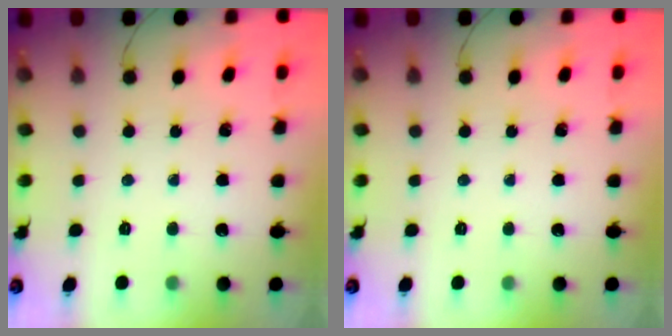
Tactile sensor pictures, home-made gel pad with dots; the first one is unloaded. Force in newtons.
{"total": 0.0}